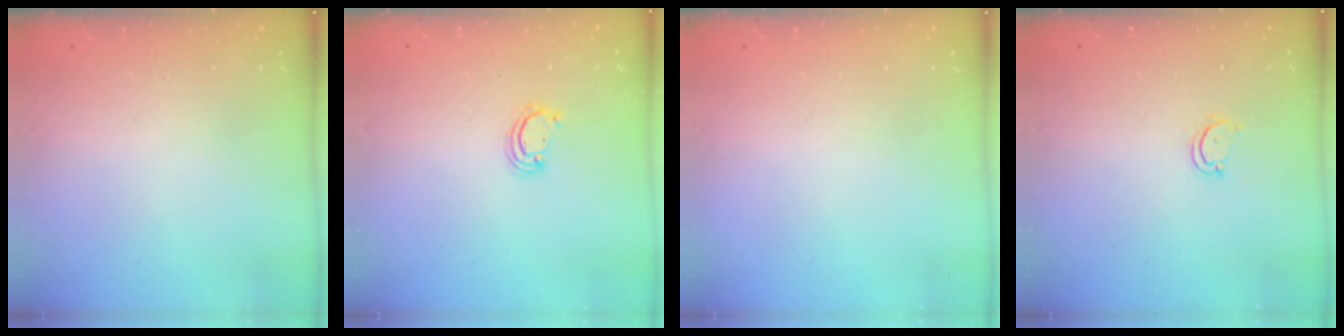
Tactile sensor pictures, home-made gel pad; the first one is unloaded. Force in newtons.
{"total": 2.0, "press": 2.0, "slide": 0.2}
{"total": 0.0}
{"total": 2.7, "press": 2.7, "slide": 0.3}